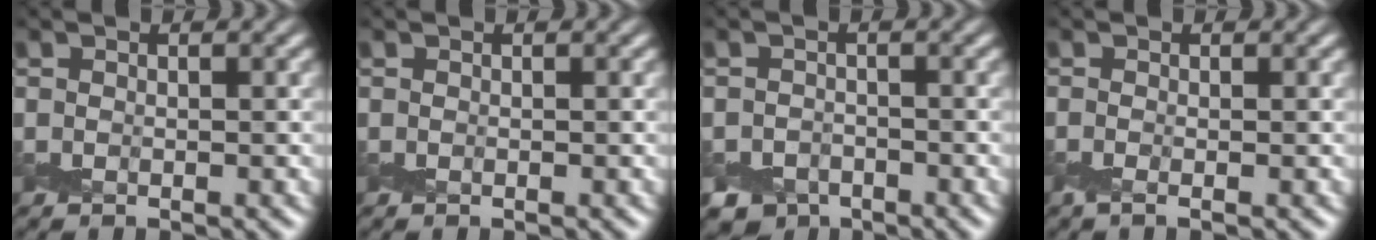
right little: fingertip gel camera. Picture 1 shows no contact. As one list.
[{"total": 0.0}, {"total": 3.5, "force": [-2.7, 2.1, 0.2], "torque": [0.015, -0.001, -0.051]}, {"total": 0.7, "force": [-0.4, 0.1, 0.6], "torque": [-0.016, 0.000, -0.010]}]